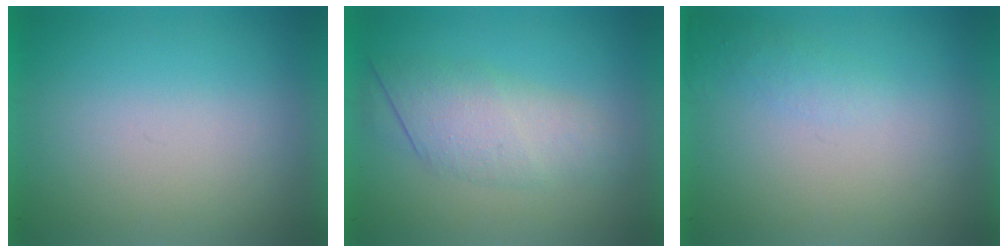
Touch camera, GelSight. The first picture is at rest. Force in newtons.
{"total": 3.1}
{"total": 1.2}